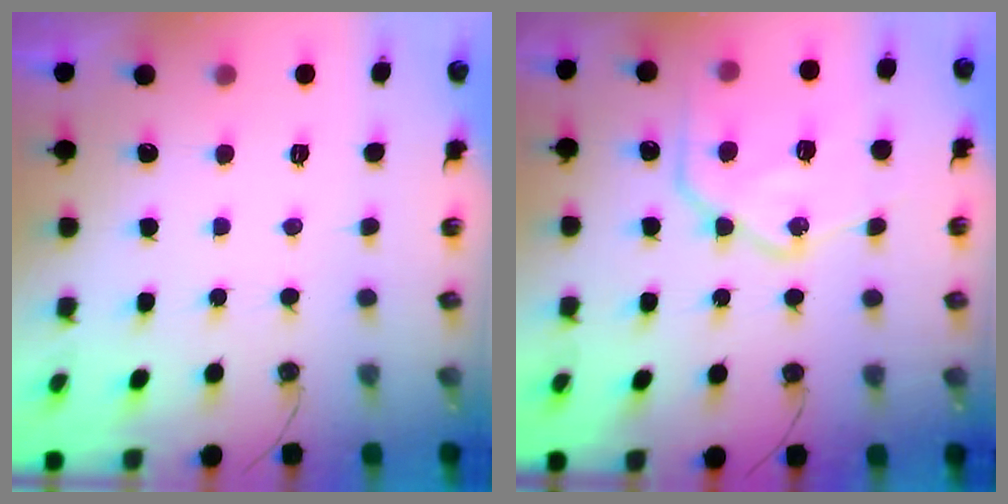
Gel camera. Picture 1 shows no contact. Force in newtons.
{"total": 19.4, "press": 19.4, "slide": 1.9}